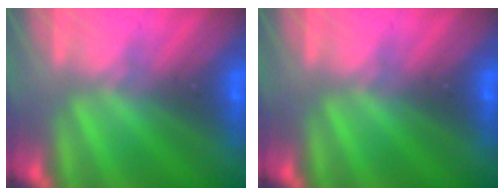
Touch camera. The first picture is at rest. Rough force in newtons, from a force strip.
{"total": 0.0}